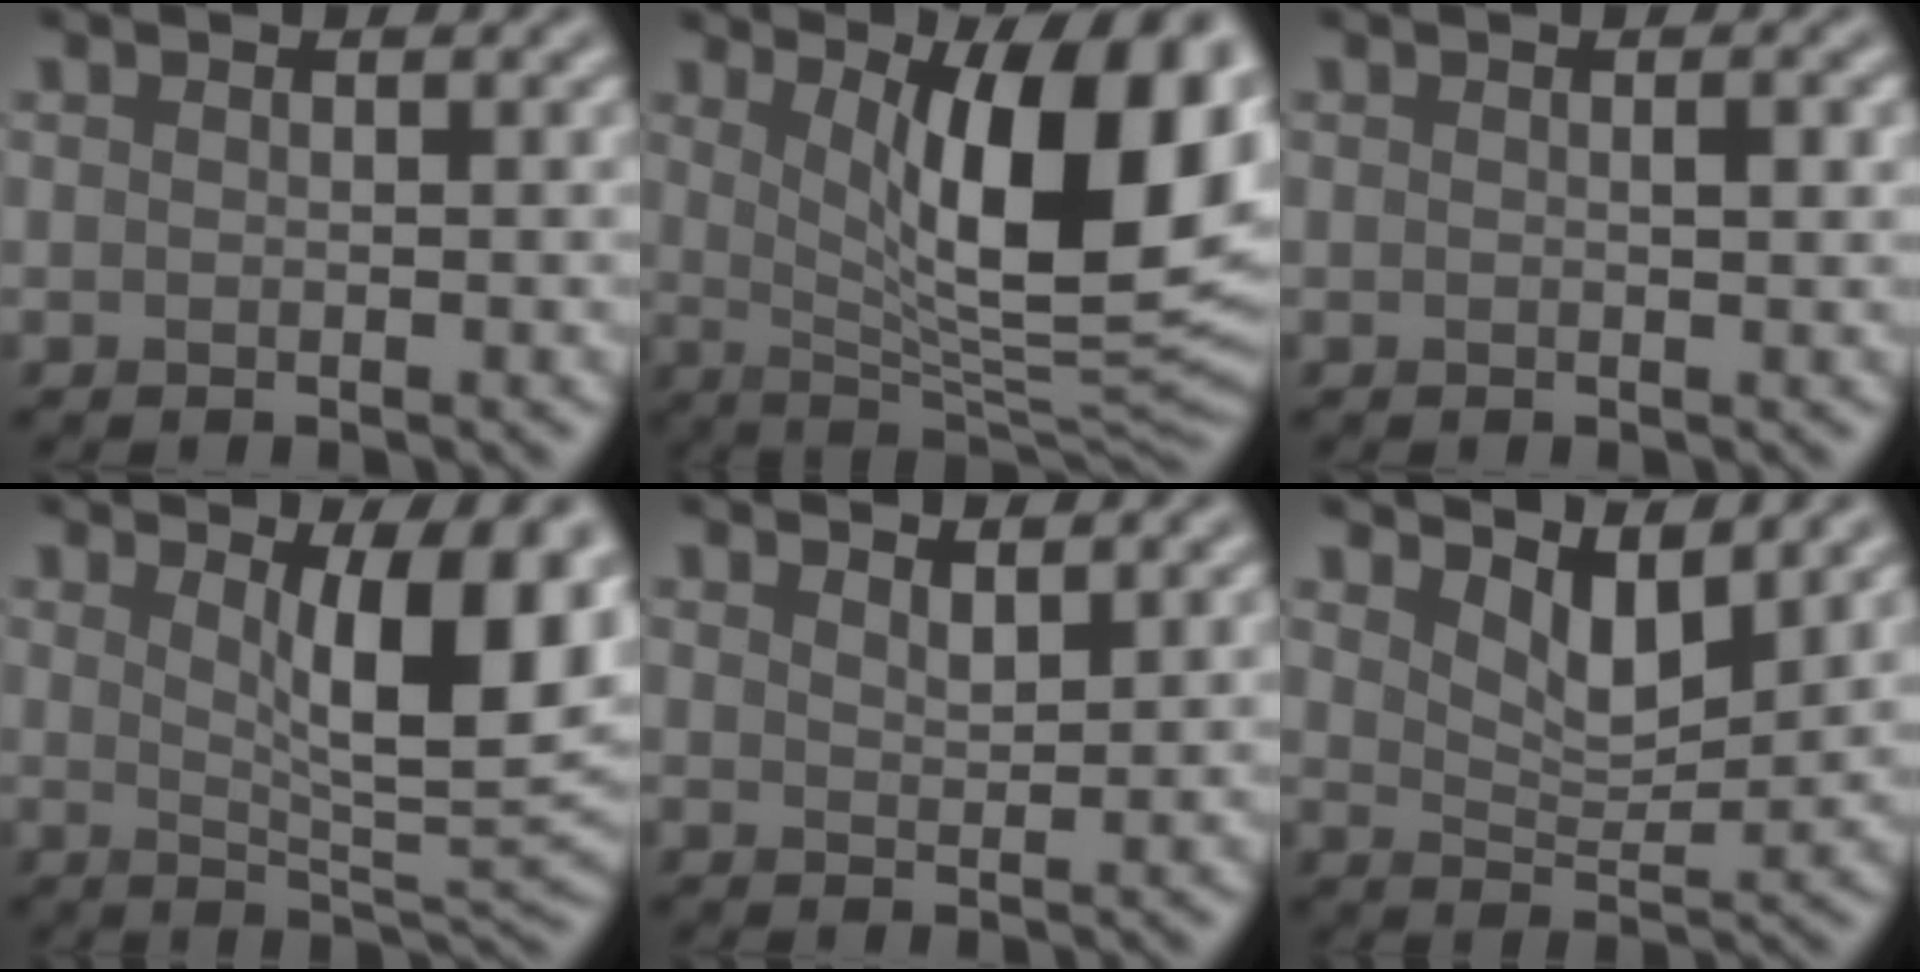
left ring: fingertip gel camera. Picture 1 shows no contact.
{"total": 14.5, "force": [3.9, 4.8, 13.1], "torque": [-0.155, -0.008, 0.058]}
{"total": 0.8, "force": [0.2, 0.1, 0.8], "torque": [-0.011, 0.001, 0.002]}
{"total": 9.9, "force": [3.2, 2.7, 8.9], "torque": [-0.119, -0.003, 0.054]}
{"total": 1.6, "force": [1.5, 0.2, 0.6], "torque": [-0.010, 0.000, 0.026]}
{"total": 3.6, "force": [2.6, 1.2, 2.2], "torque": [-0.049, -0.011, 0.044]}